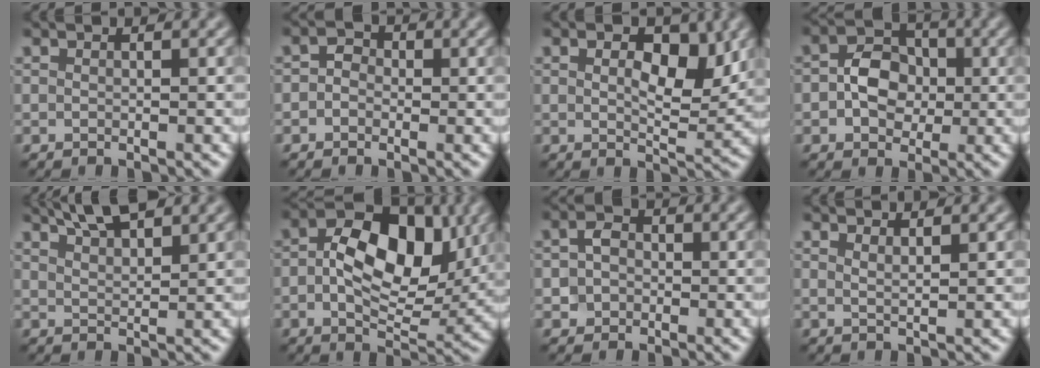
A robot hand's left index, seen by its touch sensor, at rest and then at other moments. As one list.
[{"total": 1.5, "force": [-0.5, 1.3, 0.6], "torque": [-0.005, 0.002, -0.017]}, {"total": 5.3, "force": [1.7, 2.5, 4.3], "torque": [-0.063, -0.003, 0.028]}, {"total": 4.2, "force": [-0.4, 3.3, 2.6], "torque": [-0.038, 0.004, -0.013]}, {"total": 5.2, "force": [4.1, 1.4, 2.9], "torque": [-0.029, 0.020, 0.045]}, {"total": 9.9, "force": [1.0, 5.7, 8.0], "torque": [-0.121, 0.007, 0.013]}, {"total": 2.4, "force": [-0.1, 2.1, 1.2], "torque": [-0.013, 0.001, -0.011]}, {"total": 1.4, "force": [1.1, 0.3, 0.8], "torque": [-0.003, -0.001, 0.012]}]